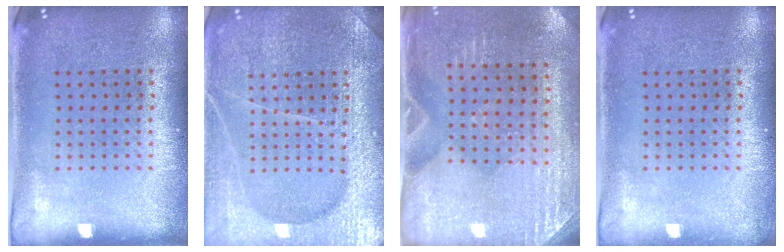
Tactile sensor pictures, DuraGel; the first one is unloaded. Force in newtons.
{"total": 6.4, "press": 6.4, "slide": 0.8}
{"total": 2.9, "press": 2.8, "slide": 0.8}
{"total": 0.5, "press": 0.5, "slide": 0.1}